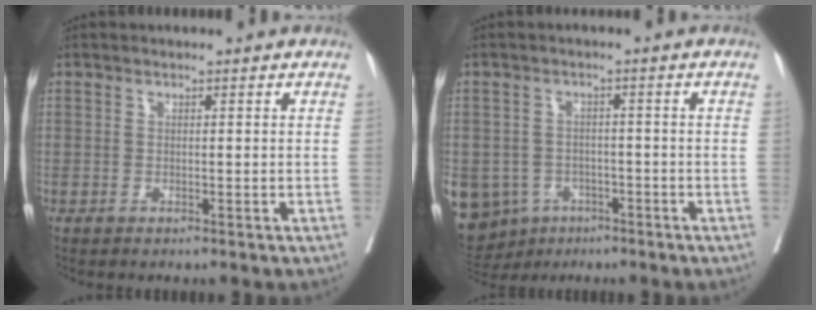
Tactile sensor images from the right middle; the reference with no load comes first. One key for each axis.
{"total": 15.8, "fx": -7.0, "fy": 12.9, "fz": 5.6, "tx": -0.169, "ty": 0.005, "tz": -0.092}